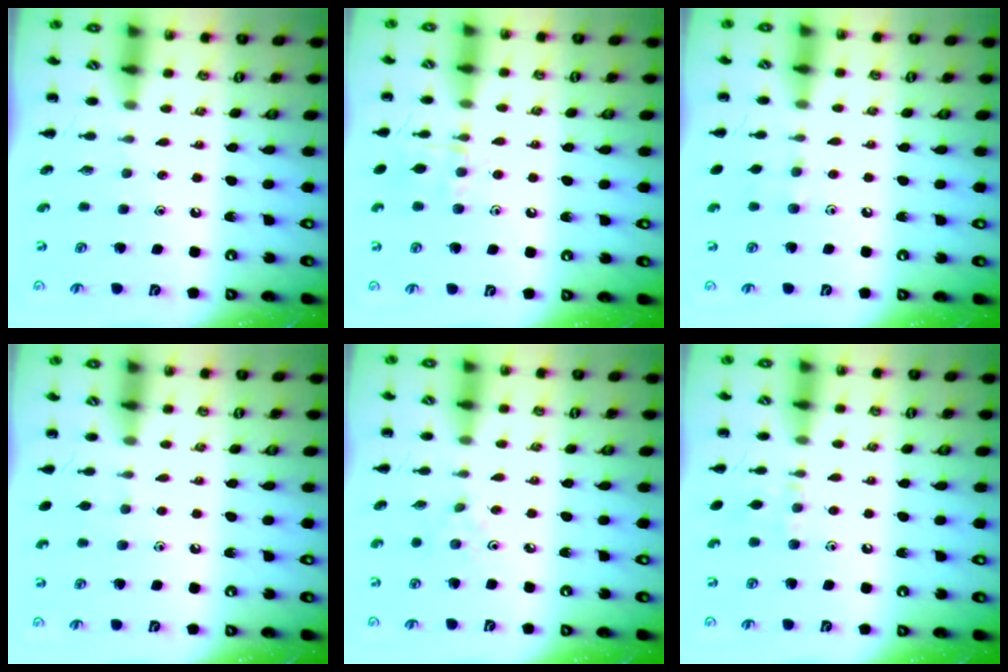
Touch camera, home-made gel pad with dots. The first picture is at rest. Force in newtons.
{"total": 8.0, "press": 7.9, "slide": 0.6}
{"total": 5.8, "press": 5.5, "slide": 1.9}
{"total": 3.3, "press": 3.0, "slide": 1.5}
{"total": 2.4, "press": 2.3, "slide": 0.8}
{"total": 5.9, "press": 5.8, "slide": 1.0}